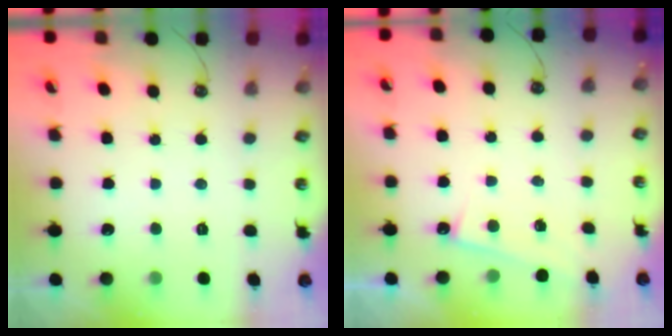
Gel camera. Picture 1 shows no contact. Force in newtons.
{"total": 2.5, "press": 2.5, "slide": 0.3}